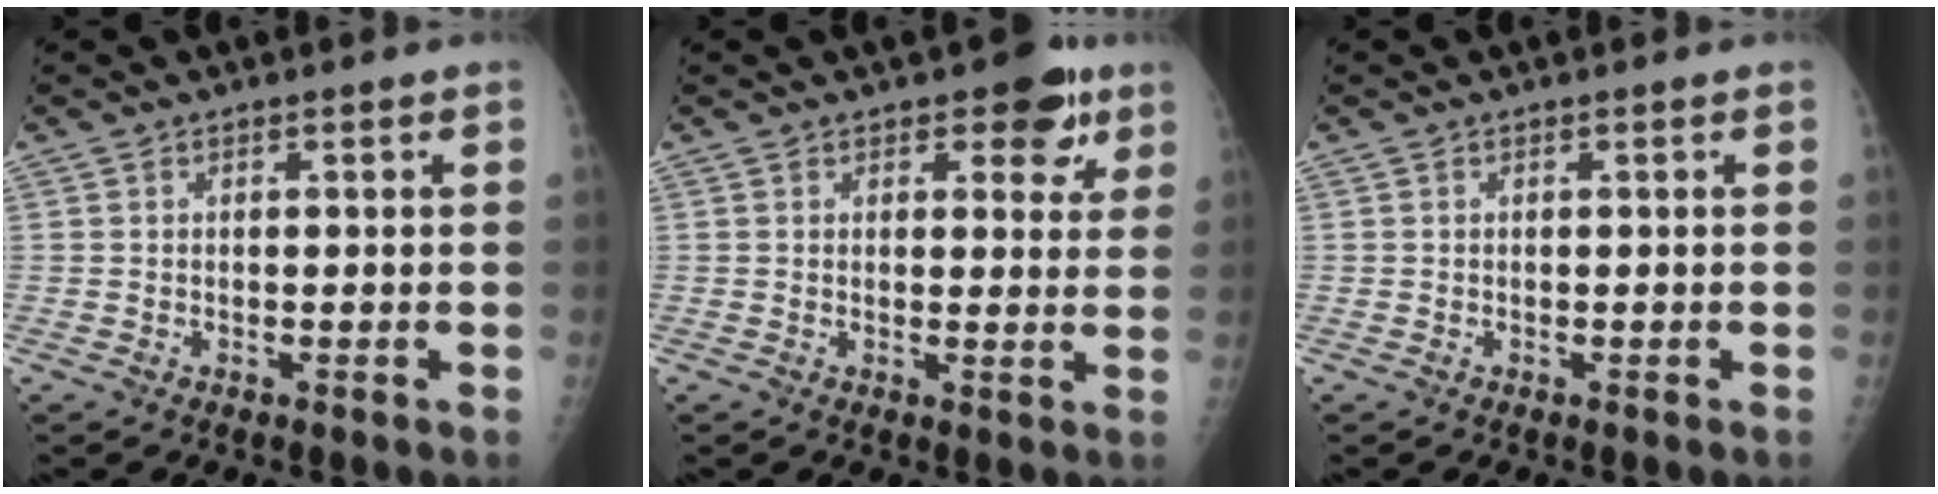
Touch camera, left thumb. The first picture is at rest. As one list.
[{"total": 6.7, "force": [3.7, 3.7, 4.2], "torque": [-0.015, -0.012, 0.041]}, {"total": 0.0}]